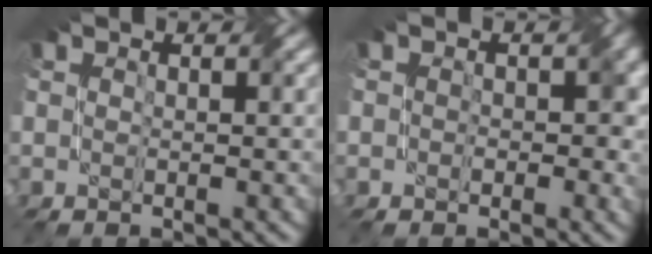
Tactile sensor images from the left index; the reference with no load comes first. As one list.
[{"total": 2.6, "force": [0.2, 2.0, 1.6], "torque": [-0.010, -0.003, -0.003]}]